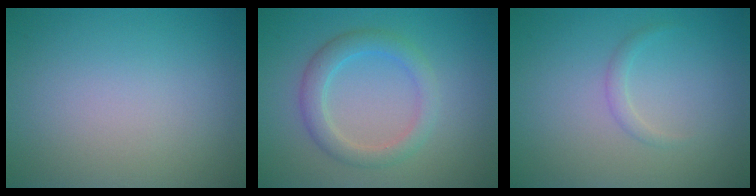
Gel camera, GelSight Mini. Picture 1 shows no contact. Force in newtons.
{"total": 3.1, "press": 3.1, "slide": 0.2}
{"total": 0.9, "press": 0.9, "slide": 0.0}